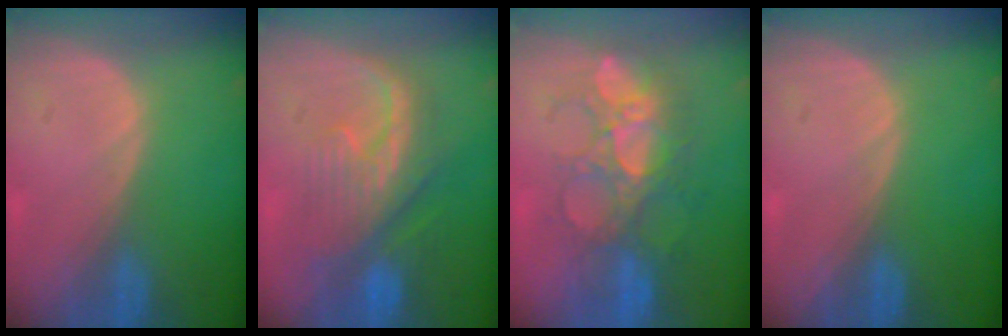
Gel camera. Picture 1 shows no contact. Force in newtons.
{"total": 8.7, "press": 8.5, "slide": 1.8}
{"total": 8.9, "press": 8.7, "slide": 1.6}
{"total": 0.0}